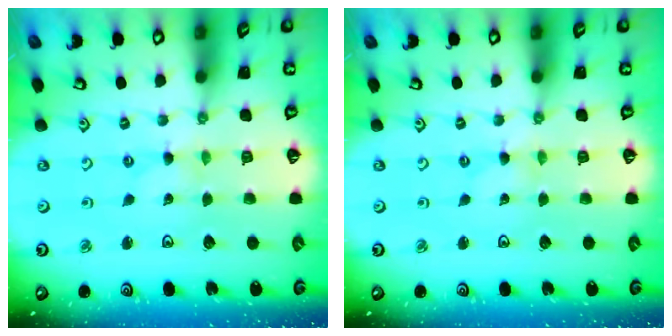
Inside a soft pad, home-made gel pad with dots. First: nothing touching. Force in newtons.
{"total": 0.0}